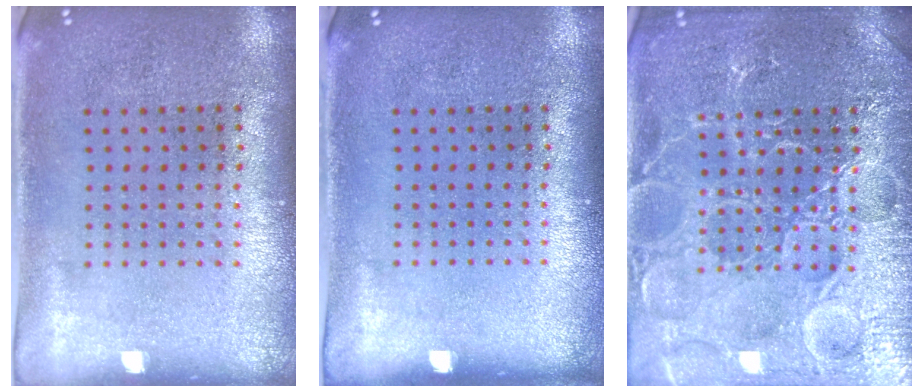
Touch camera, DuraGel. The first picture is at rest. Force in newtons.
{"total": 0.0}
{"total": 5.3, "press": 5.3, "slide": 0.6}